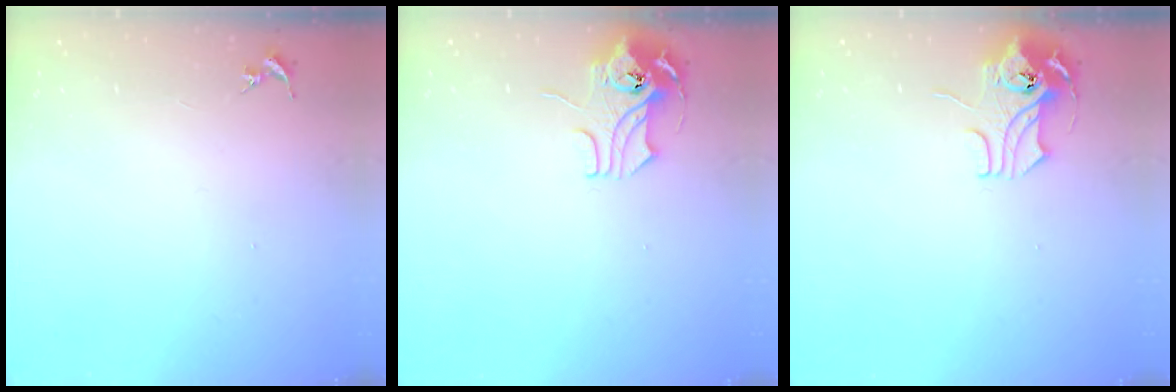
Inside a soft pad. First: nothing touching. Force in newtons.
{"total": 10.2, "press": 10.2, "slide": 1.1}
{"total": 10.2, "press": 10.2, "slide": 1.1}